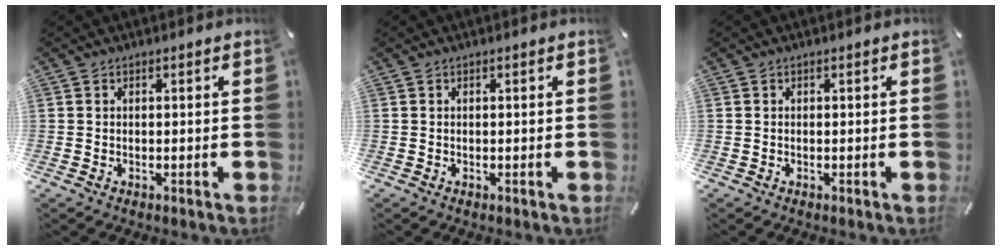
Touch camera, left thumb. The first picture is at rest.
{"total": 0.0}
{"total": 0.0}